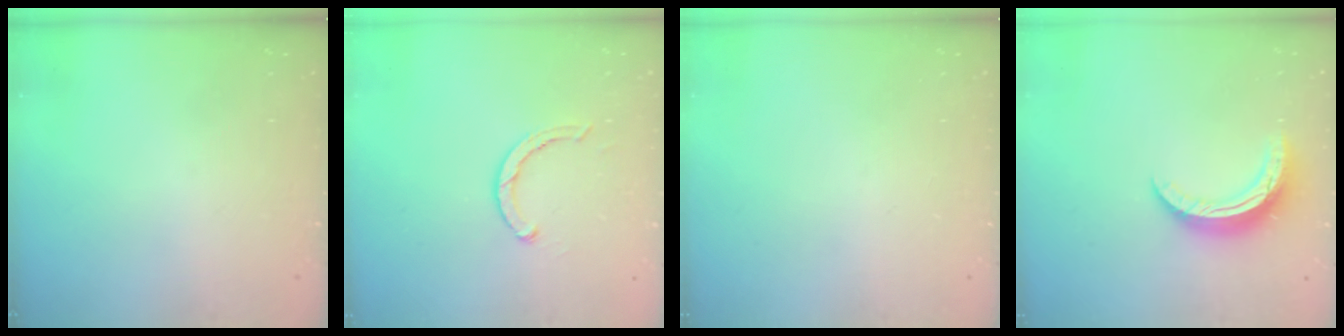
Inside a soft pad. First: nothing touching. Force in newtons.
{"total": 3.5, "press": 3.4, "slide": 0.6}
{"total": 0.0}
{"total": 10.1, "press": 10.1, "slide": 0.1}